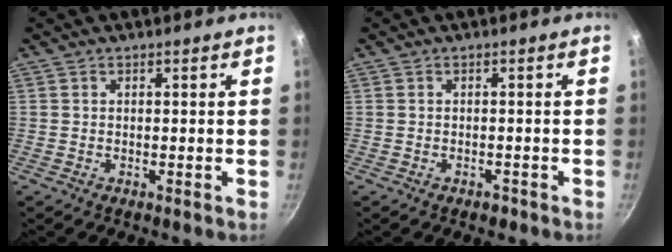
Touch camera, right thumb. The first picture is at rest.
{"total": 1.1, "force": [-0.8, 0.6, 0.5], "torque": [-0.002, 0.005, -0.012]}